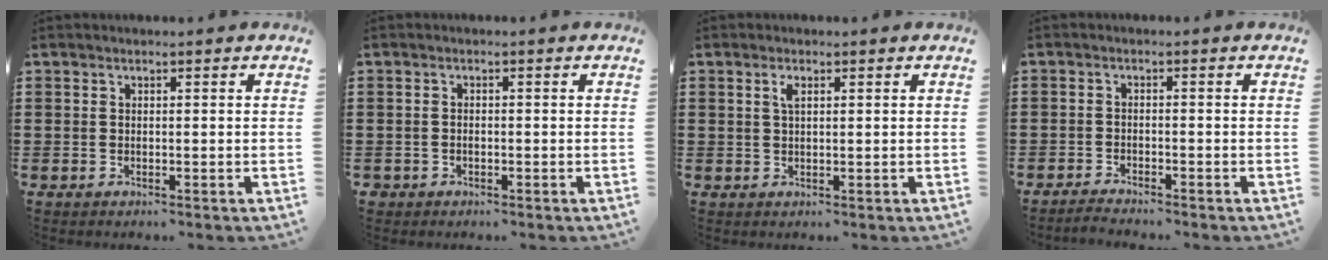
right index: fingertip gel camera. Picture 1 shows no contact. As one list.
[{"total": 0.9, "force": [-0.7, 0.6, 0.1], "torque": [-0.005, 0.001, -0.016]}, {"total": 1.7, "force": [0.7, 0.6, 1.4], "torque": [-0.031, 0.005, 0.010]}, {"total": 1.6, "force": [-1.6, 0.1, -0.1], "torque": [-0.005, 0.004, -0.033]}]